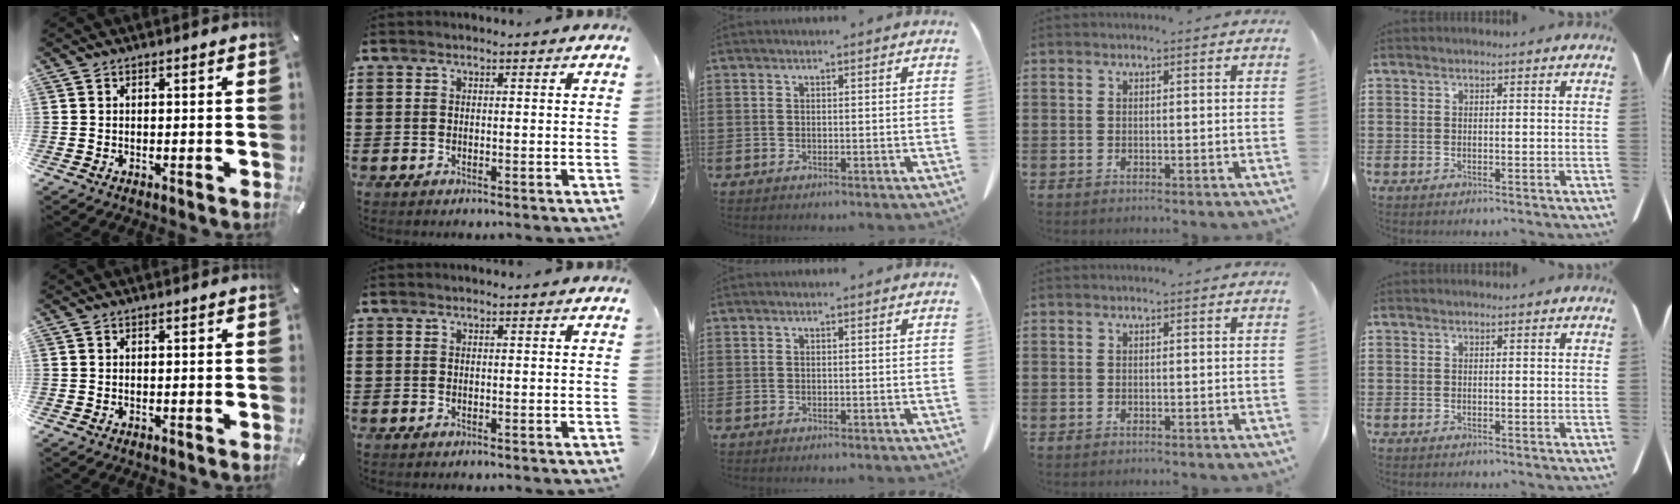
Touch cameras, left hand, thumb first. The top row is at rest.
{}